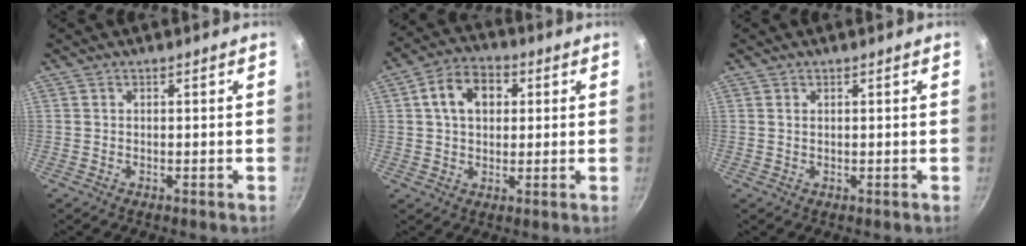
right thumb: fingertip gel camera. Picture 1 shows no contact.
{"total": 9.4, "force": [2.3, 6.7, 6.2], "torque": [-0.080, 0.014, 0.026]}
{"total": 0.7, "force": [0.3, 0.4, 0.4], "torque": [-0.008, 0.001, 0.005]}